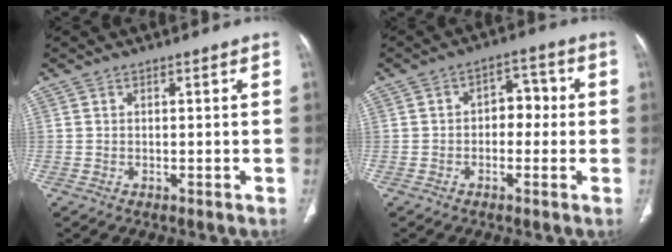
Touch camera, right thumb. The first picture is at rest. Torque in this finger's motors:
{"motor_torque": [-0.24, -0.03, 0.00, 0.51, 0.02]}